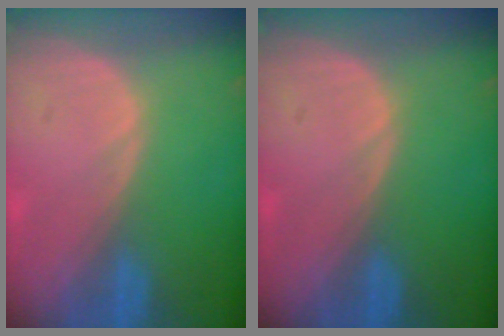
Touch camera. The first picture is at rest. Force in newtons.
{"total": 0.0}